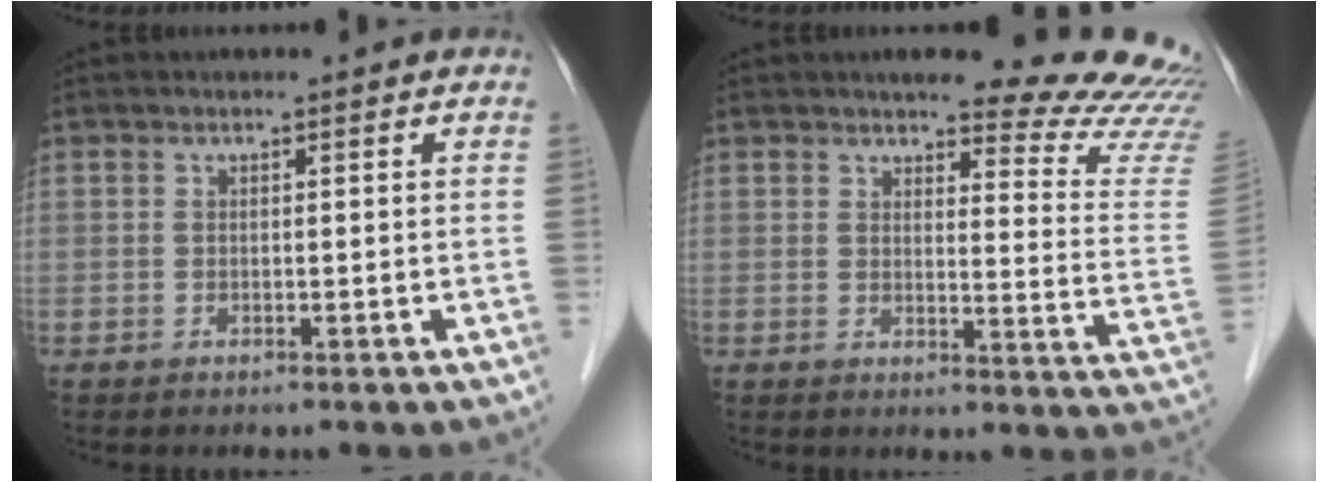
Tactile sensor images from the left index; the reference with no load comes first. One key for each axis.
{"total": 15.5, "fx": 14.8, "fy": 1.4, "fz": 4.7, "tx": -0.038, "ty": -0.110, "tz": 0.140}